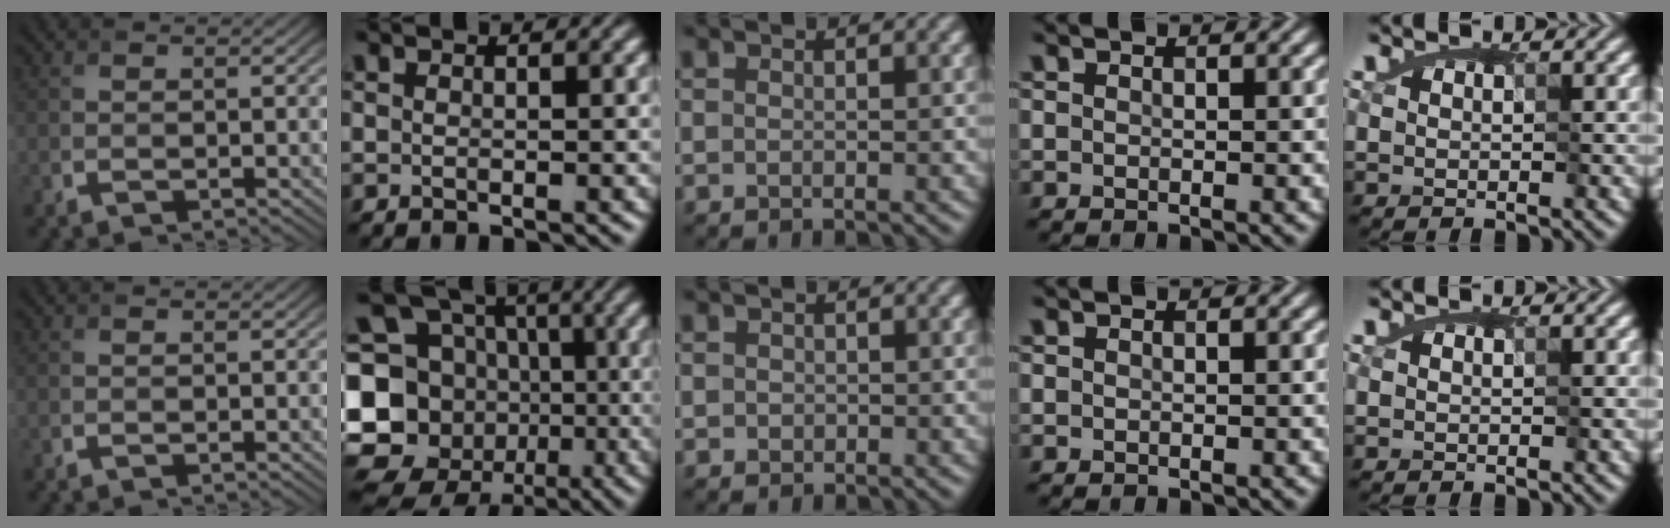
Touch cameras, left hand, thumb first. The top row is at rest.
{"index": {"total": 17.4, "force": [-4.3, 15.5, 6.7], "torque": [-0.177, 0.001, -0.088]}, "middle": {"total": 0.6, "force": [-0.2, 0.5, 0.1], "torque": [0.003, -0.004, -0.001]}}